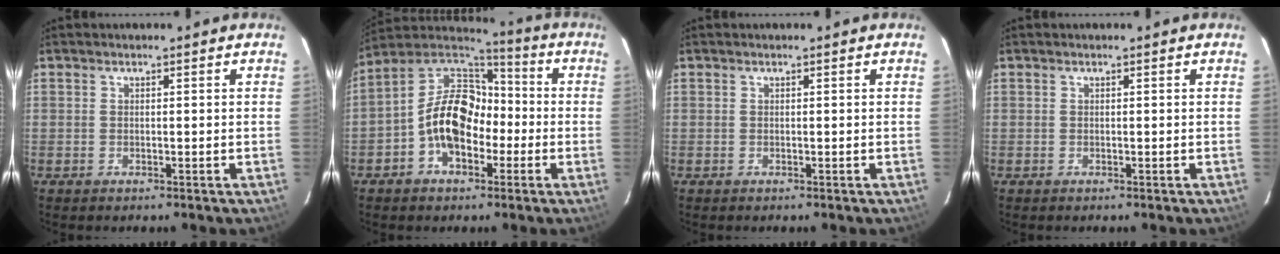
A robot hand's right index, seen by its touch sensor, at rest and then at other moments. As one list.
[{"total": 13.7, "force": [-3.2, 9.0, 9.8], "torque": [-0.177, 0.032, -0.060]}, {"total": 0.0}, {"total": 0.0}]